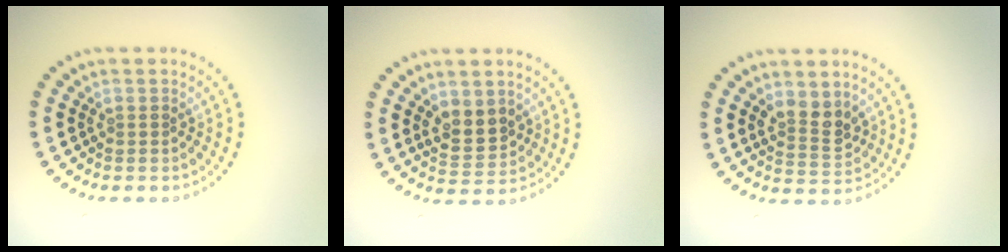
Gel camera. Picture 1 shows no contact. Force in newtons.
{"total": 2.8, "press": 2.7, "slide": 0.9}
{"total": 2.7, "press": 2.5, "slide": 1.1}